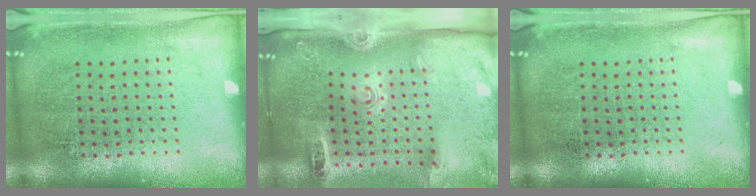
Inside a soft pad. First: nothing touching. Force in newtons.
{"total": 2.9, "press": 1.9, "slide": 2.1}
{"total": 0.0}